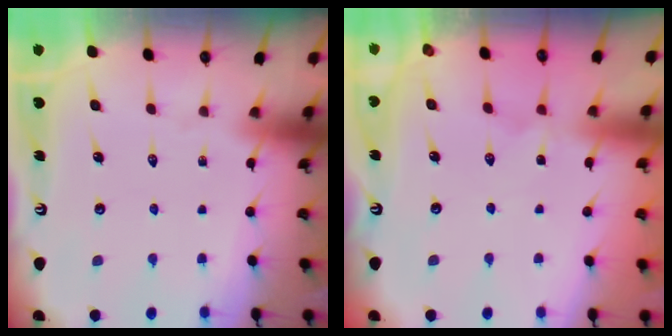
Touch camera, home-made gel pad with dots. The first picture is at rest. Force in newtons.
{"total": 1.0, "press": 1.0, "slide": 0.3}